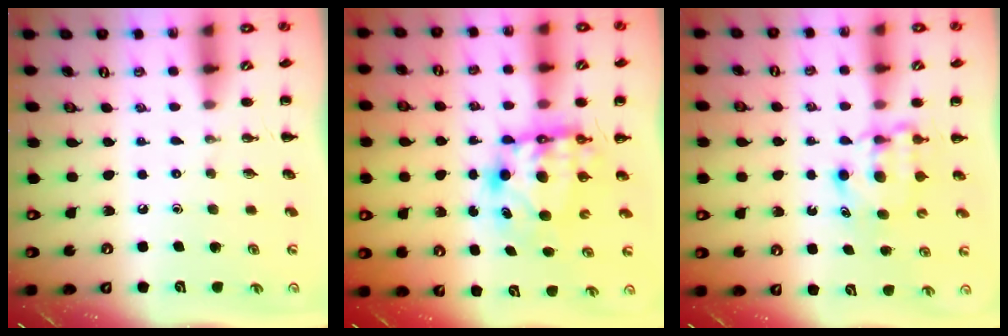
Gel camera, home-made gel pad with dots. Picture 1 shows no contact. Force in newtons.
{"total": 8.2, "press": 8.0, "slide": 1.8}
{"total": 5.4, "press": 5.3, "slide": 0.6}